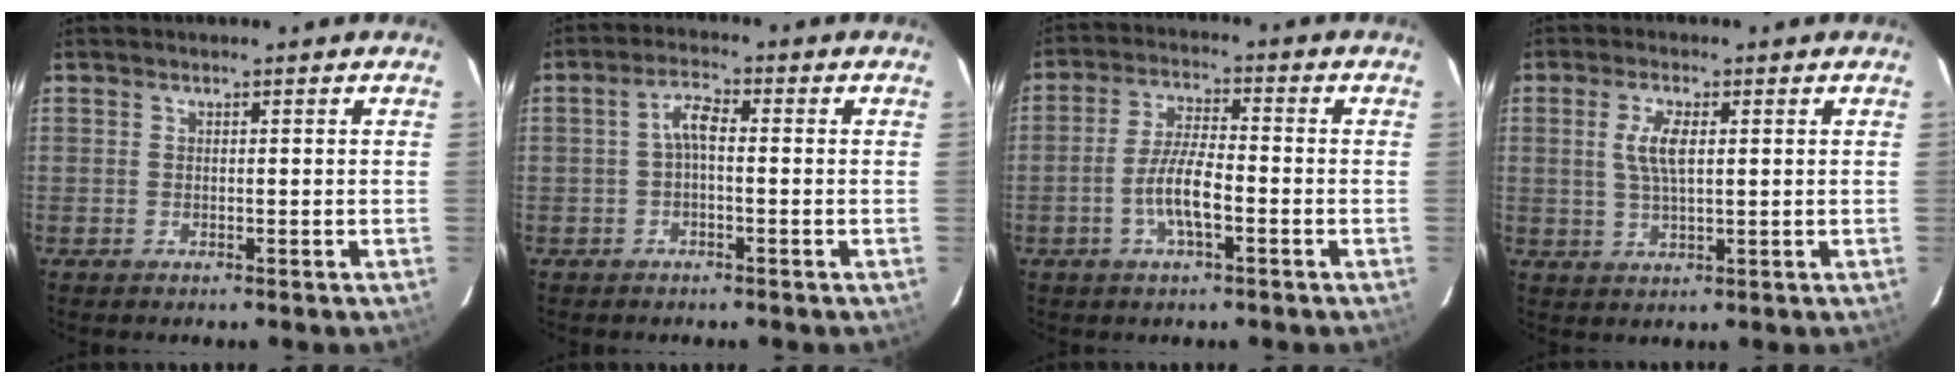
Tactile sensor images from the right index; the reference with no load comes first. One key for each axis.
{"total": 3.1, "fx": -0.5, "fy": 1.1, "fz": 2.9, "tx": -0.061, "ty": 0.012, "tz": -0.010}
{"total": 7.2, "fx": -2.7, "fy": 1.7, "fz": 6.5, "tx": -0.131, "ty": 0.003, "tz": -0.051}
{"total": 5.2, "fx": 1.1, "fy": 1.8, "fz": 4.8, "tx": -0.094, "ty": 0.002, "tz": 0.023}